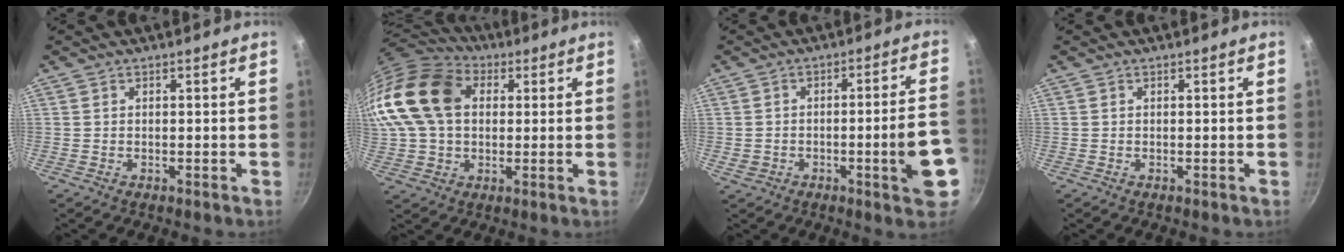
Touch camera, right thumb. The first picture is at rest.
{"total": 20.0, "force": [4.0, 14.2, 13.5], "torque": [-0.262, 0.028, 0.059]}
{"total": 10.3, "force": [-3.1, 2.5, 9.5], "torque": [-0.120, 0.027, -0.035]}
{"total": 0.0}